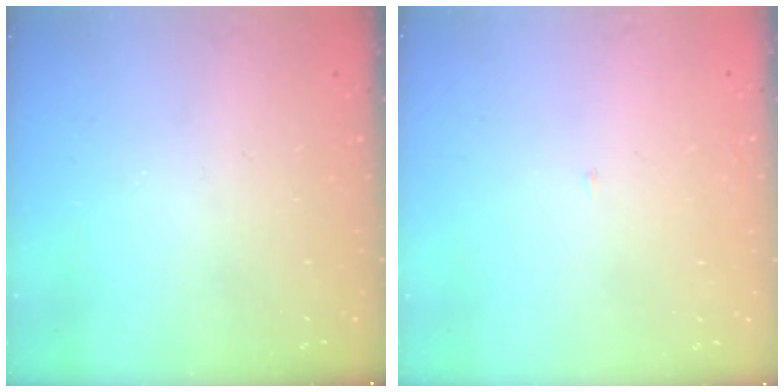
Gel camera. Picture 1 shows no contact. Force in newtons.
{"total": 2.0, "press": 2.0, "slide": 0.2}